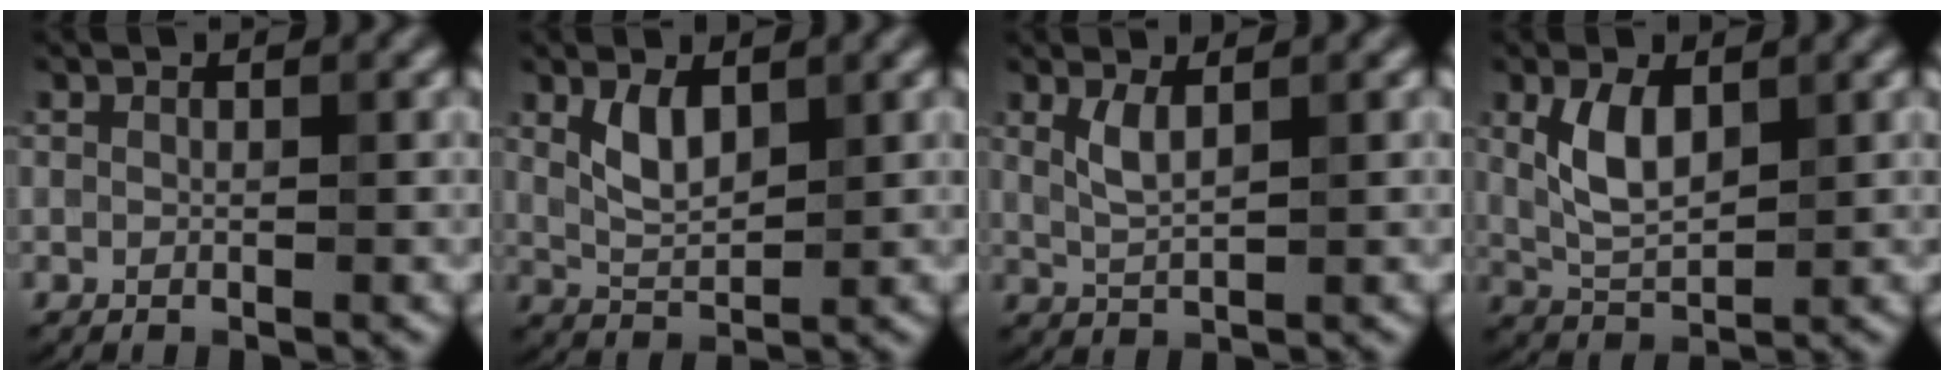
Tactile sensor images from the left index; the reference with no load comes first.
{"total": 2.9, "force": [1.1, 1.3, 2.3], "torque": [-0.053, -0.005, 0.025]}
{"total": 1.9, "force": [0.8, 0.5, 1.7], "torque": [-0.041, -0.006, 0.018]}
{"total": 4.0, "force": [1.0, 1.9, 3.3], "torque": [-0.075, -0.003, 0.023]}